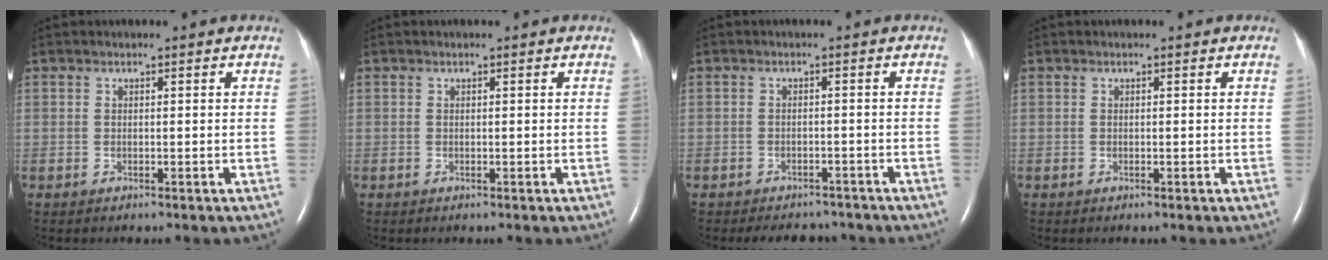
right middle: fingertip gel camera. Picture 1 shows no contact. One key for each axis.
{"total": 0.0}
{"total": 6.1, "fx": -5.5, "fy": 2.4, "fz": 1.3, "tx": -0.018, "ty": 0.000, "tz": -0.066}
{"total": 0.0}